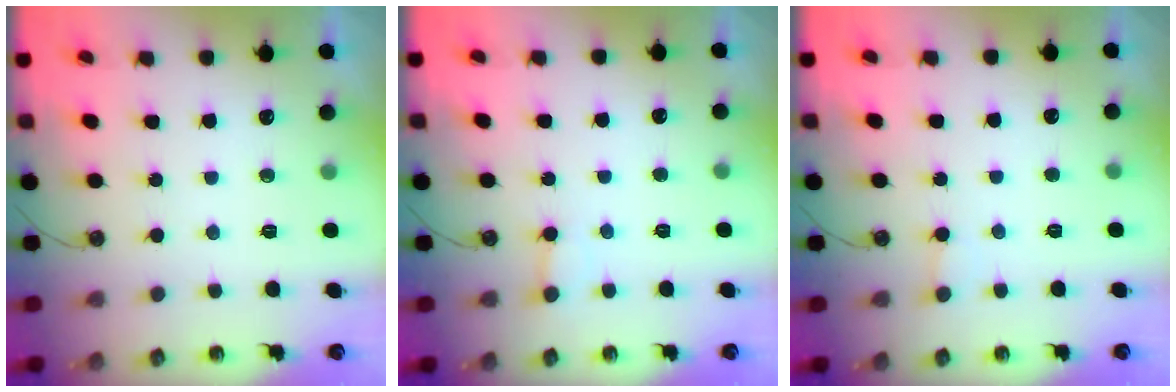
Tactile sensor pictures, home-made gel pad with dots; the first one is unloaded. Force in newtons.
{"total": 3.2, "press": 3.2, "slide": 0.2}
{"total": 2.0, "press": 2.0, "slide": 0.1}